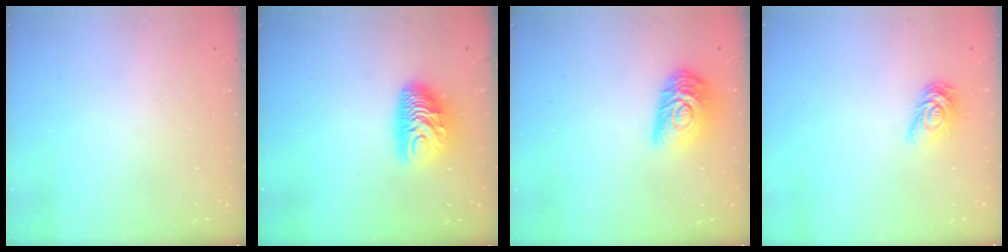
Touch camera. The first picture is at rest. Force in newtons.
{"total": 11.4, "press": 11.3, "slide": 0.9}
{"total": 13.2, "press": 13.2, "slide": 0.6}
{"total": 7.1, "press": 7.1, "slide": 0.2}